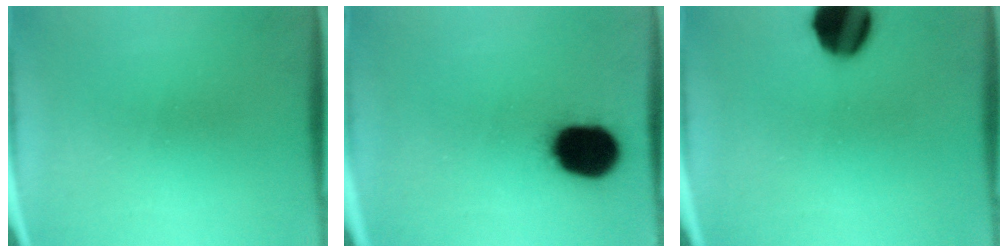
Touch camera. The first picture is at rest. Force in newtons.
{"total": 18.1}
{"total": 13.8}